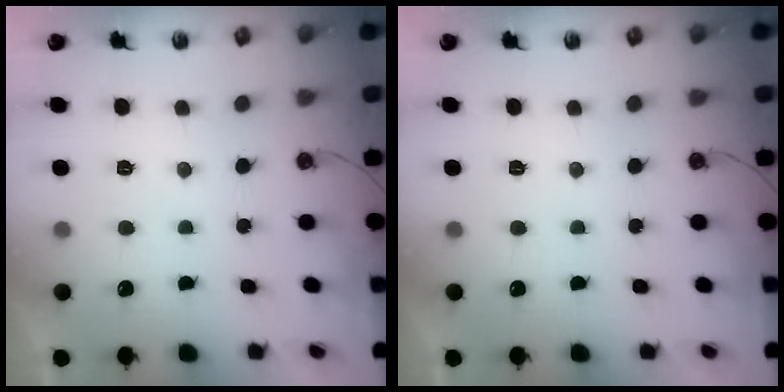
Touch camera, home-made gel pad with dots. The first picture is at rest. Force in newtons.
{"total": 0.0}